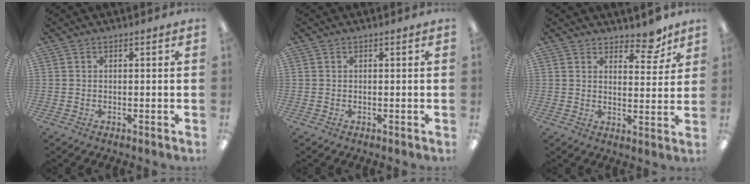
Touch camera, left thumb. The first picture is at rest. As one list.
[{"total": 0.0}, {"total": 7.3, "force": [5.9, 3.0, 3.0], "torque": [-0.019, -0.041, 0.100]}]